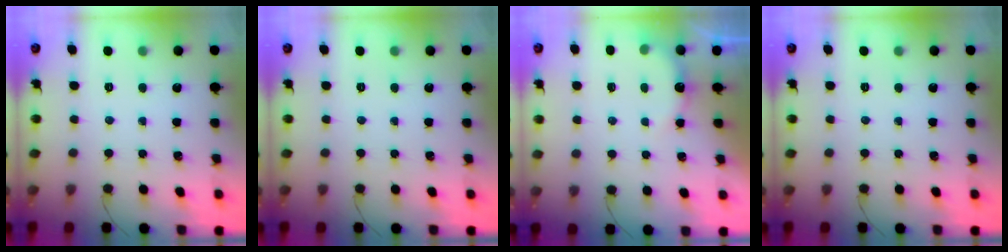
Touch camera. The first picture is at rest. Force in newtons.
{"total": 0.0}
{"total": 5.0, "press": 4.9, "slide": 0.9}
{"total": 0.0}